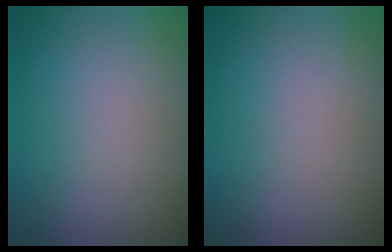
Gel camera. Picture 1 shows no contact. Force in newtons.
{"total": 0.0}